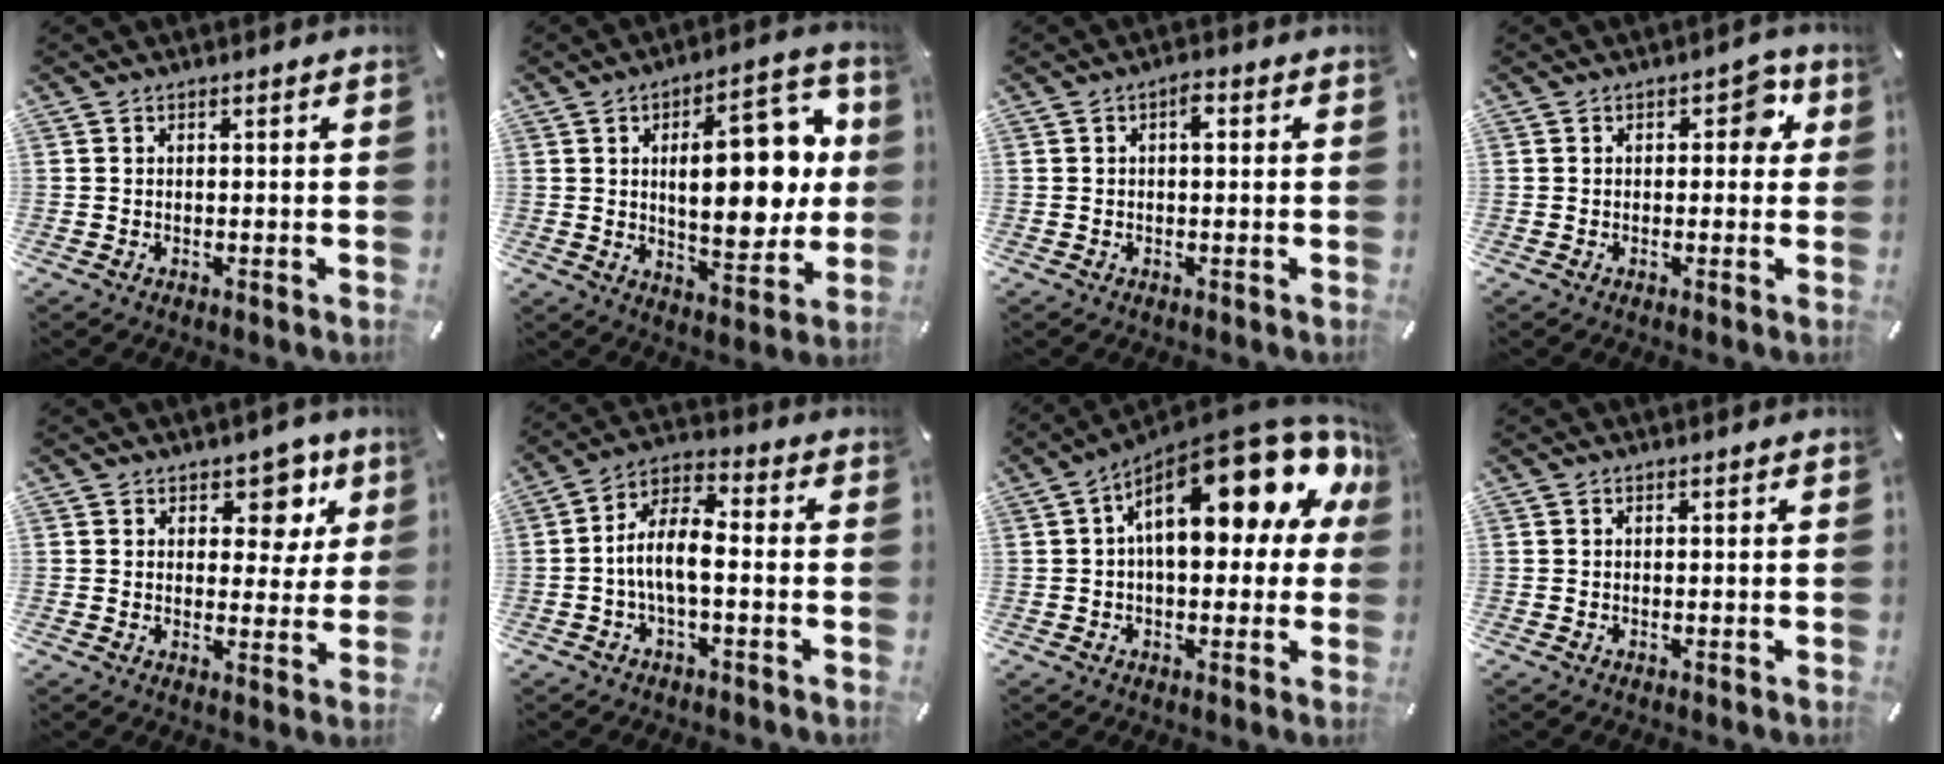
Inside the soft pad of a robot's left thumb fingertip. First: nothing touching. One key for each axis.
{"total": 21.4, "fx": 3.1, "fy": 10.5, "fz": 18.4, "tx": -0.244, "ty": -0.003, "tz": 0.045}
{"total": 2.5, "fx": 0.3, "fy": 1.1, "fz": 2.2, "tx": -0.030, "ty": 0.004, "tz": -0.001}
{"total": 4.9, "fx": 1.1, "fy": 2.9, "fz": 3.7, "tx": -0.038, "ty": -0.002, "tz": 0.008}
{"total": 8.2, "fx": 4.4, "fy": 5.5, "fz": 4.2, "tx": -0.030, "ty": -0.034, "tz": 0.070}
{"total": 8.6, "fx": -2.2, "fy": 3.6, "fz": 7.5, "tx": -0.152, "ty": 0.005, "tz": -0.043}
{"total": 22.2, "fx": 8.4, "fy": 9.3, "fz": 18.4, "tx": -0.262, "ty": -0.056, "tz": 0.142}
{"total": 0.0}